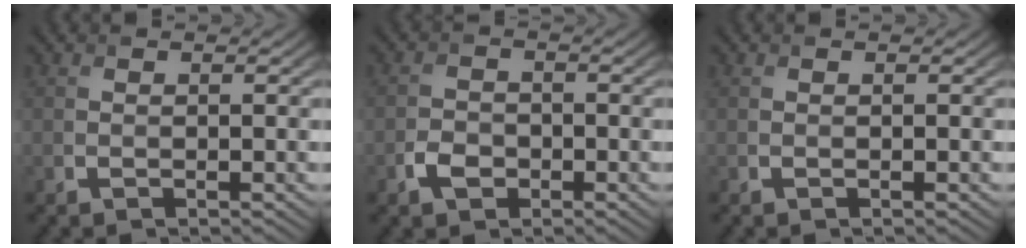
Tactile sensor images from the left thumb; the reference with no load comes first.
{"total": 2.8, "force": [-1.4, 2.0, 1.3], "torque": [-0.026, 0.001, -0.031]}
{"total": 0.0}